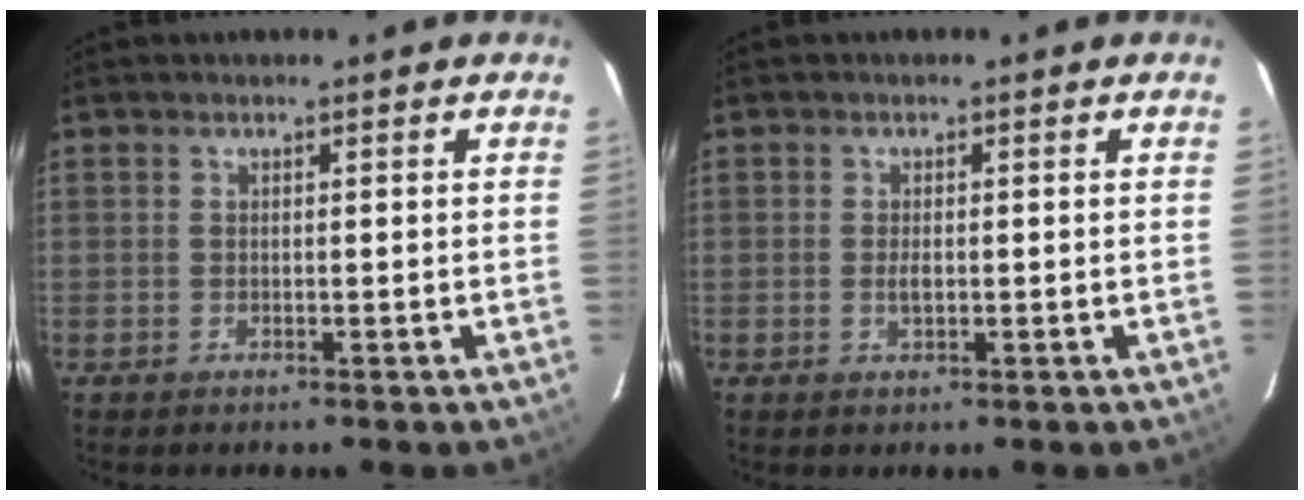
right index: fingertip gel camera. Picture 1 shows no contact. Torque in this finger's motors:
{"motor_torque": [0.52, 0.38, 0.23, 0.04]}